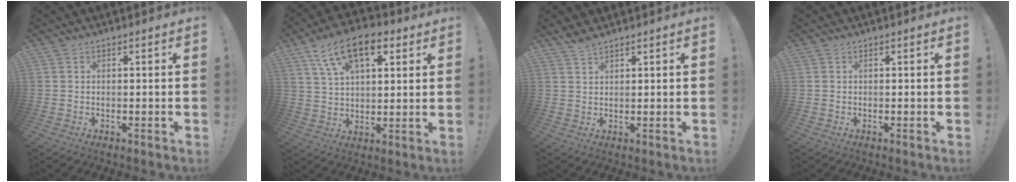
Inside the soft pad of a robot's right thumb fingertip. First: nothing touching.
{"total": 15.3, "force": [7.7, 7.8, 10.6], "torque": [-0.176, -0.021, 0.137]}
{"total": 2.6, "force": [2.3, 0.4, 1.2], "torque": [-0.023, -0.015, 0.041]}
{"total": 0.0}